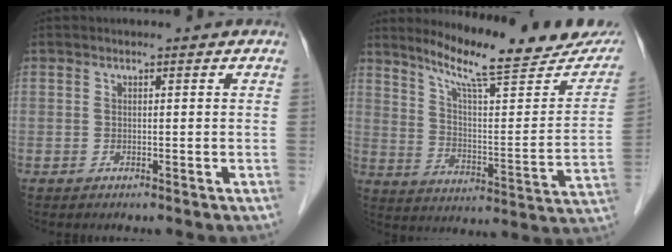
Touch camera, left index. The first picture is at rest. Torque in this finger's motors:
{"motor_torque": [-0.34, -0.44, 0.25, 0.09]}